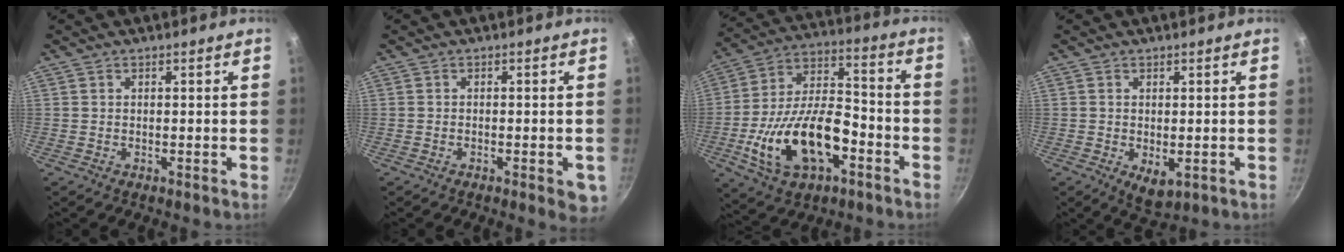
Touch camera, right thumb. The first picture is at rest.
{"total": 4.4, "force": [-1.8, 1.4, 3.7], "torque": [-0.036, 0.004, -0.023]}
{"total": 20.6, "force": [-7.1, 10.9, 16.0], "torque": [-0.275, 0.043, -0.125]}
{"total": 4.2, "force": [-0.8, 2.4, 3.4], "torque": [-0.050, -0.015, -0.006]}